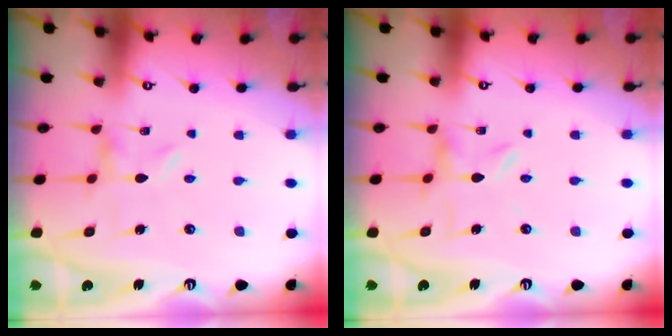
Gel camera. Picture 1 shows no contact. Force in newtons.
{"total": 1.6, "press": 1.6, "slide": 0.3}